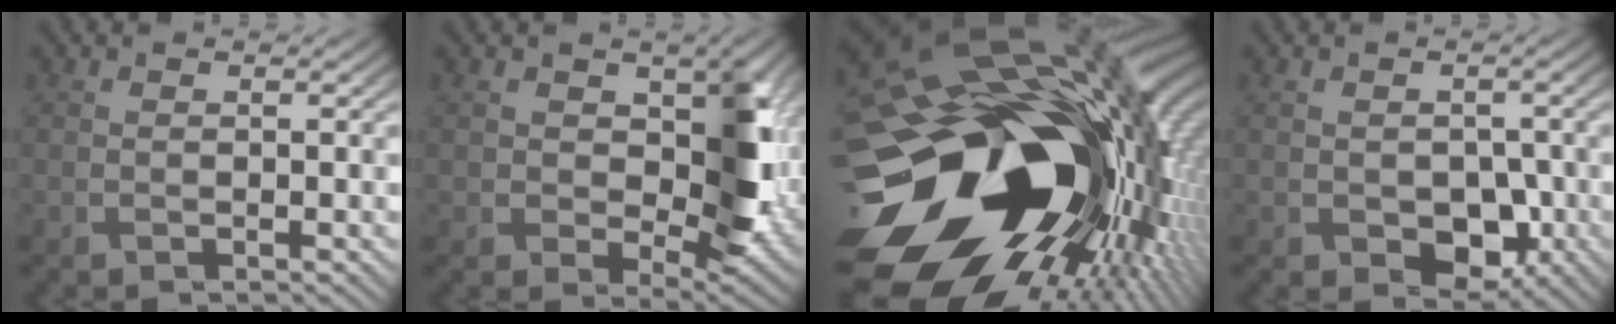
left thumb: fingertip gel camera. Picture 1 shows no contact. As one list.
[{"total": 9.9, "force": [0.3, 6.3, 7.6], "torque": [-0.121, -0.011, 0.000]}, {"total": 21.9, "force": [-5.3, 14.3, 15.6], "torque": [-0.316, -0.049, -0.080]}, {"total": 5.2, "force": [-1.9, 3.6, 3.3], "torque": [-0.057, -0.015, -0.029]}]